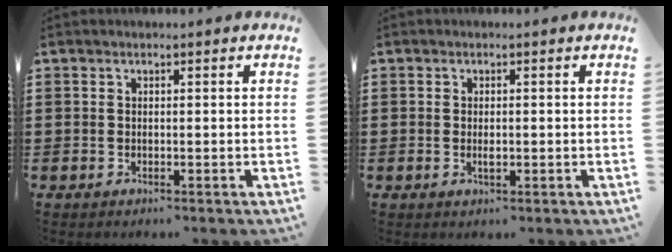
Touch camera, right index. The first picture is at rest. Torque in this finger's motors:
{"motor_torque": [0.01, 0.78, -0.01, 0.00]}